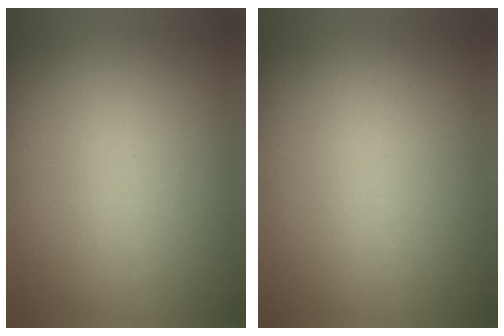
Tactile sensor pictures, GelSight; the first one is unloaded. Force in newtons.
{"total": 0.0}